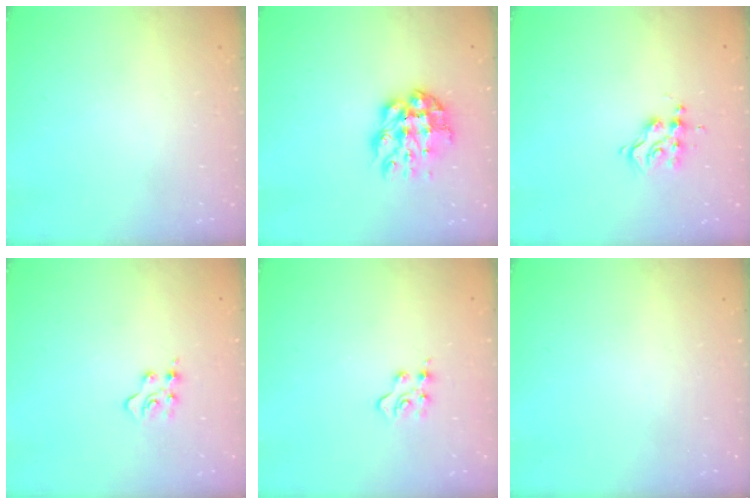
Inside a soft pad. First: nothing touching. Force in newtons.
{"total": 10.5, "press": 10.5, "slide": 0.8}
{"total": 6.9, "press": 6.9, "slide": 0.7}
{"total": 4.0, "press": 4.0, "slide": 0.4}
{"total": 3.6, "press": 3.6, "slide": 0.4}
{"total": 0.0}